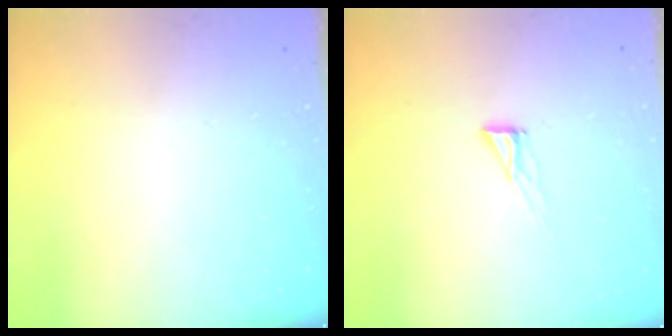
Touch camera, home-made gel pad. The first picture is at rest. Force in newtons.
{"total": 6.5, "press": 6.5, "slide": 0.4}